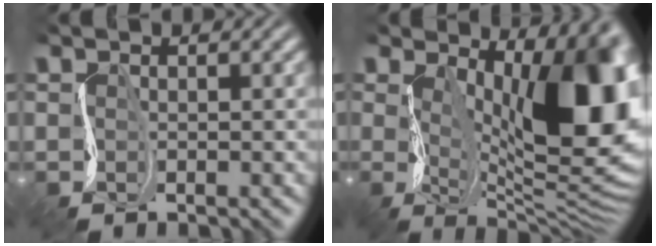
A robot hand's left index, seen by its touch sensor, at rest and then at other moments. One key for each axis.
{"total": 12.9, "fx": 2.0, "fy": 4.7, "fz": 11.8, "tx": -0.134, "ty": -0.009, "tz": 0.027}